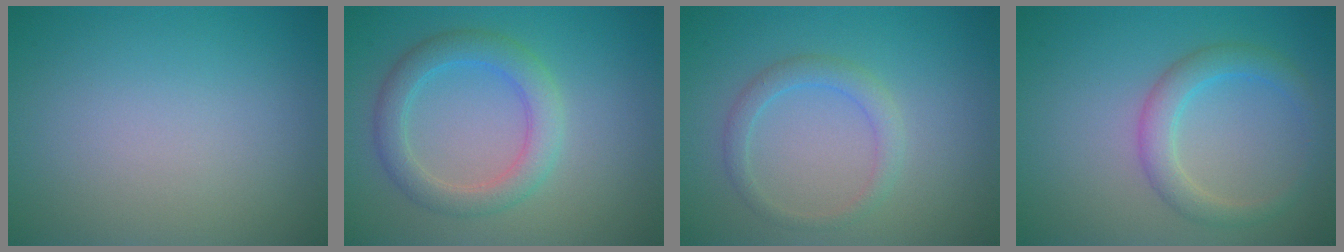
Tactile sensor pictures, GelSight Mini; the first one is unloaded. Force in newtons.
{"total": 3.7, "press": 3.7, "slide": 0.5}
{"total": 2.0, "press": 2.0, "slide": 0.1}
{"total": 2.9, "press": 2.9, "slide": 0.2}